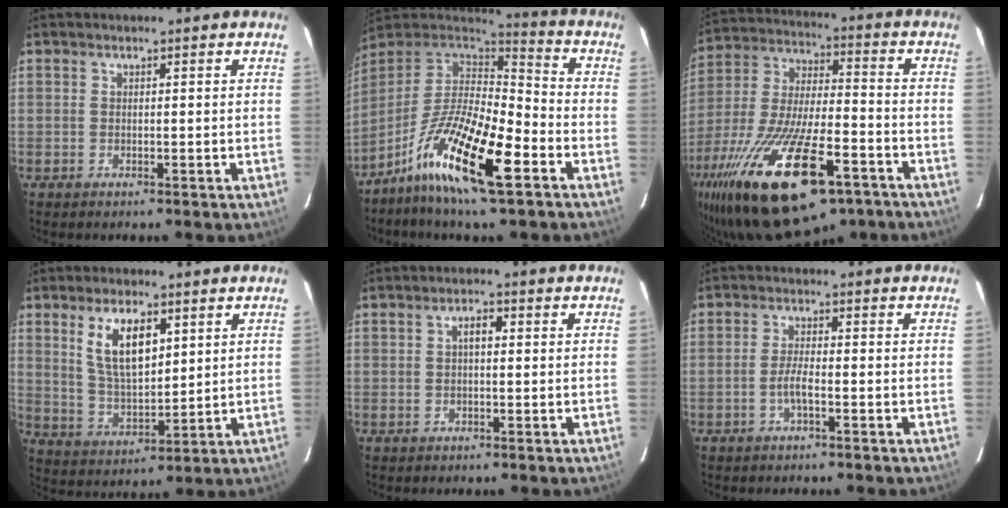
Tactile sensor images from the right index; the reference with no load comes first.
{"total": 18.3, "force": [-10.1, 4.1, 14.7], "torque": [-0.286, -0.028, -0.191]}
{"total": 30.6, "force": [-18.9, 11.1, 21.4], "torque": [-0.433, -0.051, -0.302]}
{"total": 9.9, "force": [4.2, 4.4, 7.8], "torque": [-0.149, 0.002, 0.091]}
{"total": 2.1, "force": [0.3, 0.9, 1.9], "torque": [-0.033, 0.008, 0.004]}
{"total": 2.7, "force": [-1.2, 0.2, 2.4], "torque": [-0.049, 0.004, -0.025]}